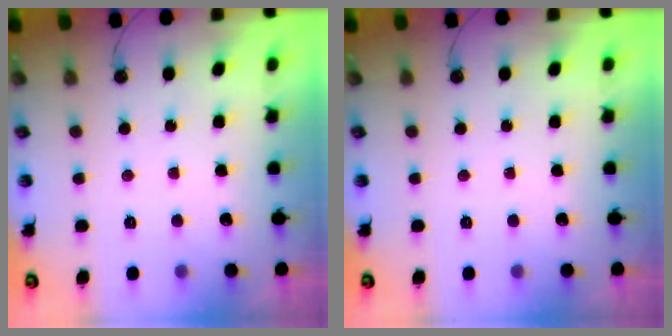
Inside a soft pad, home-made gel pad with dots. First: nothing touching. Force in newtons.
{"total": 0.0}